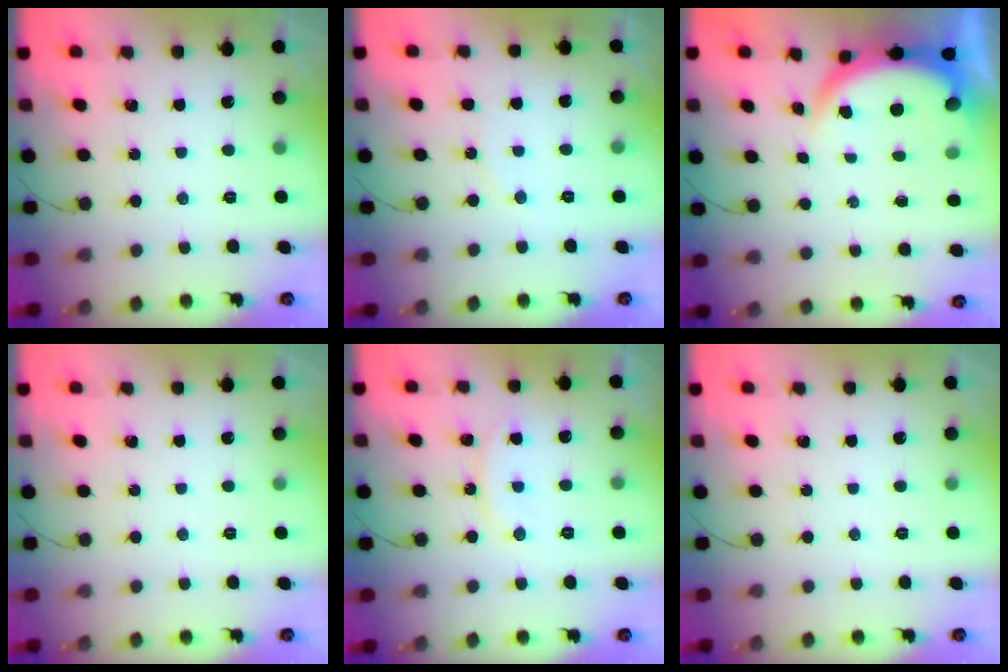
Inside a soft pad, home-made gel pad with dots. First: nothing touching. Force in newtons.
{"total": 5.2, "press": 4.9, "slide": 1.7}
{"total": 5.1, "press": 5.1, "slide": 0.2}
{"total": 0.0}
{"total": 8.5, "press": 8.5, "slide": 0.6}
{"total": 0.0}